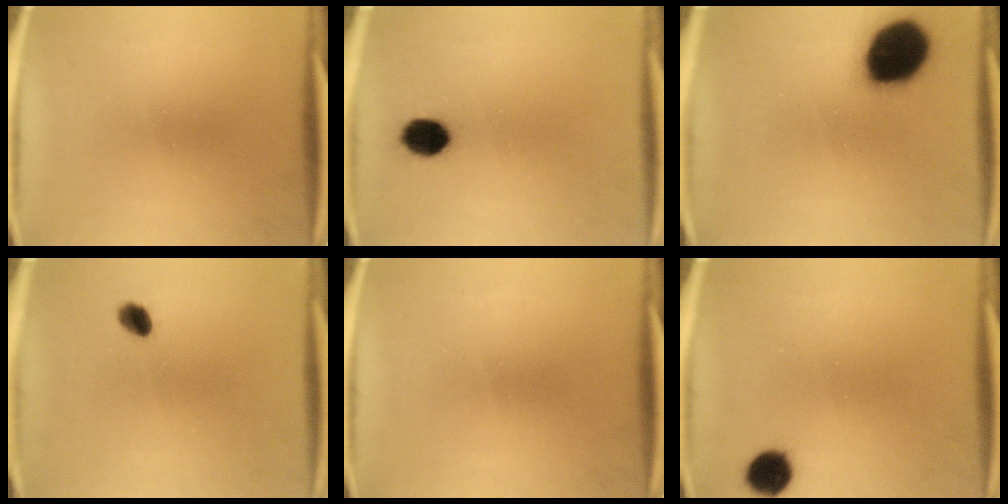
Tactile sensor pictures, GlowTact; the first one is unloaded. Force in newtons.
{"total": 5.7}
{"total": 19.1}
{"total": 2.8}
{"total": 0.0}
{"total": 5.4}